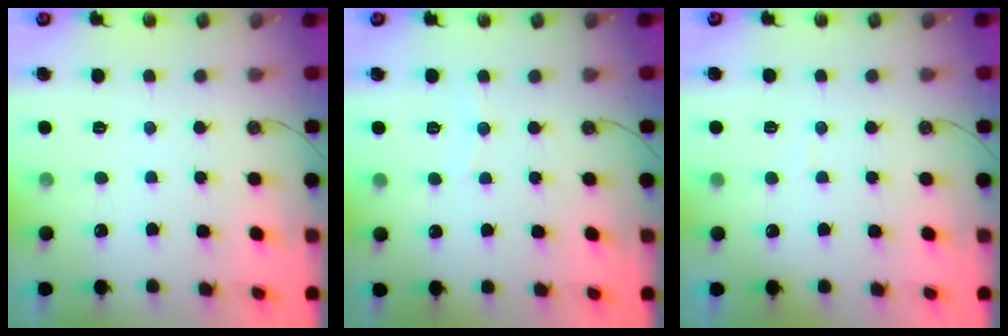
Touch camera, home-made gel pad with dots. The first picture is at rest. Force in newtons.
{"total": 4.0, "press": 4.0, "slide": 0.5}
{"total": 2.6, "press": 2.6, "slide": 0.2}